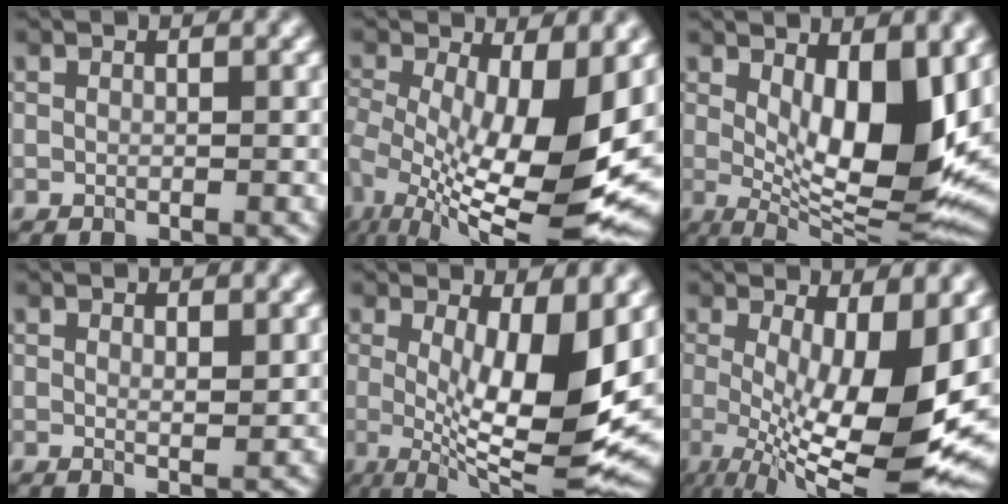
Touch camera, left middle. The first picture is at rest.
{"total": 13.3, "force": [-0.4, 5.4, 12.2], "torque": [-0.205, -0.030, 0.000]}
{"total": 11.1, "force": [2.0, 4.0, 10.1], "torque": [-0.139, -0.019, 0.036]}
{"total": 1.0, "force": [0.6, 0.2, 0.8], "torque": [-0.012, -0.004, 0.009]}
{"total": 11.2, "force": [0.6, 3.2, 10.7], "torque": [-0.155, -0.019, 0.012]}
{"total": 13.1, "force": [-0.4, 4.0, 12.5], "torque": [-0.179, -0.021, 0.001]}